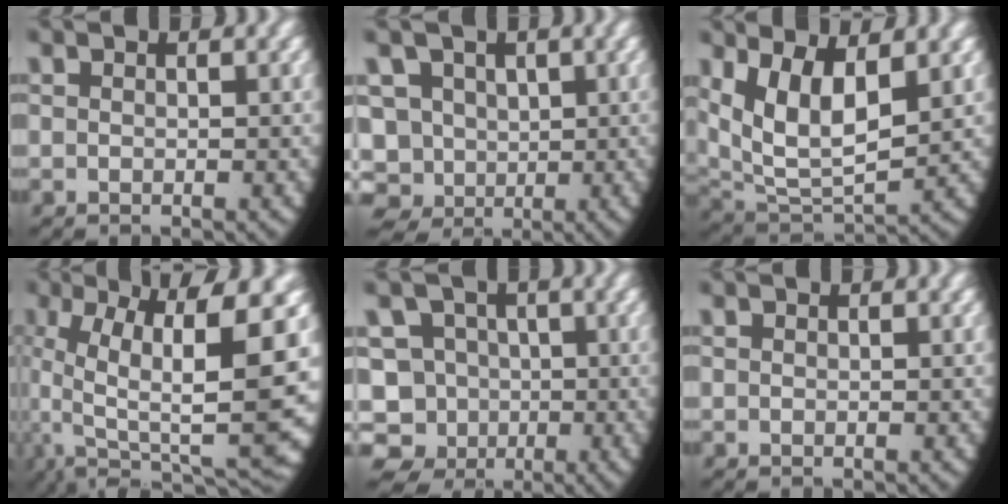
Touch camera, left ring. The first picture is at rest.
{"total": 15.5, "force": [-1.9, 14.8, 4.3], "torque": [-0.154, -0.070, -0.028]}
{"total": 11.2, "force": [2.7, 8.4, 6.9], "torque": [-0.188, -0.040, 0.055]}
{"total": 14.3, "force": [-0.5, 7.1, 12.4], "torque": [-0.202, -0.026, 0.008]}
{"total": 16.7, "force": [-2.1, 15.5, 5.7], "torque": [-0.148, -0.066, -0.038]}
{"total": 0.0}